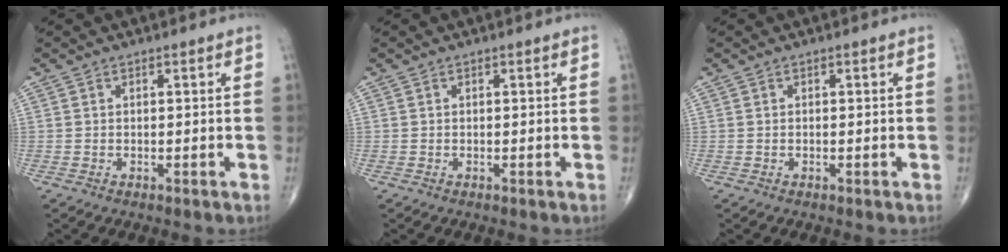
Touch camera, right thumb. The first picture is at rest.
{"total": 0.0}
{"total": 0.0}